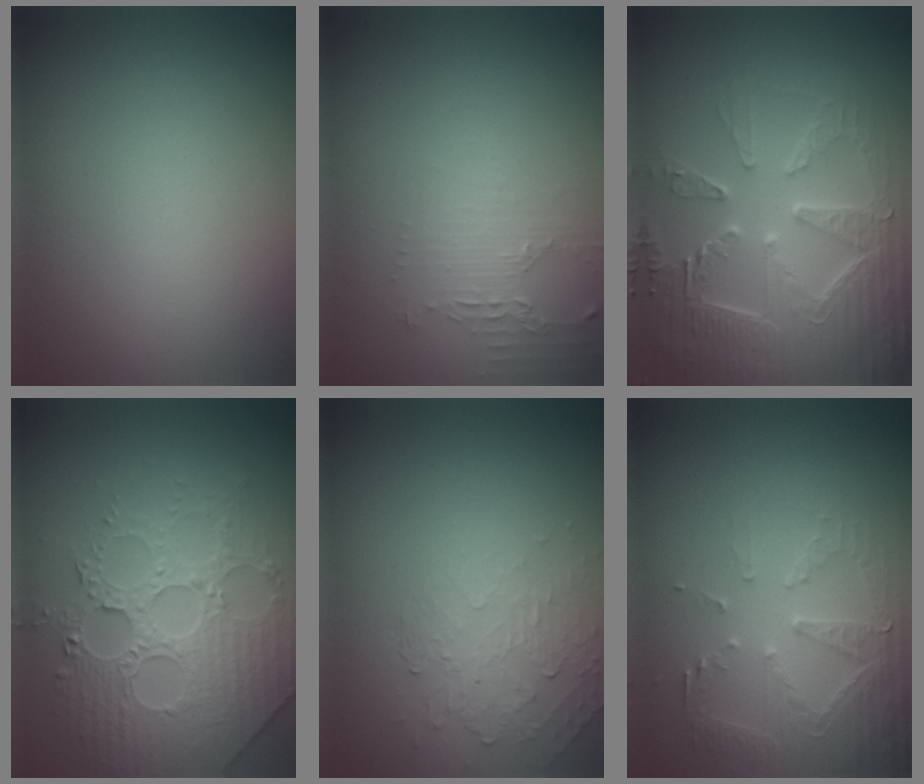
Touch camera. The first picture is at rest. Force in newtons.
{"total": 1.5, "press": 1.5, "slide": 0.4}
{"total": 7.5, "press": 6.1, "slide": 4.3}
{"total": 6.3, "press": 5.6, "slide": 3.0}
{"total": 2.1, "press": 0.7, "slide": 2.0}
{"total": 4.1, "press": 3.7, "slide": 1.7}